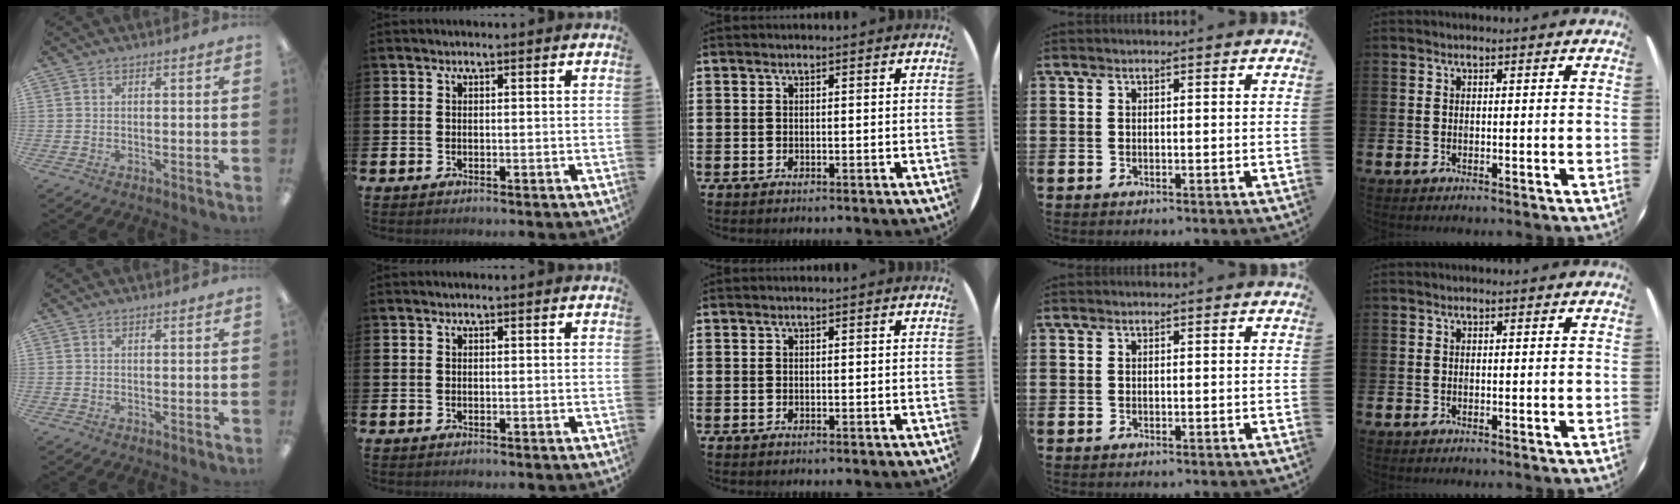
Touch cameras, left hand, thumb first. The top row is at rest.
{}